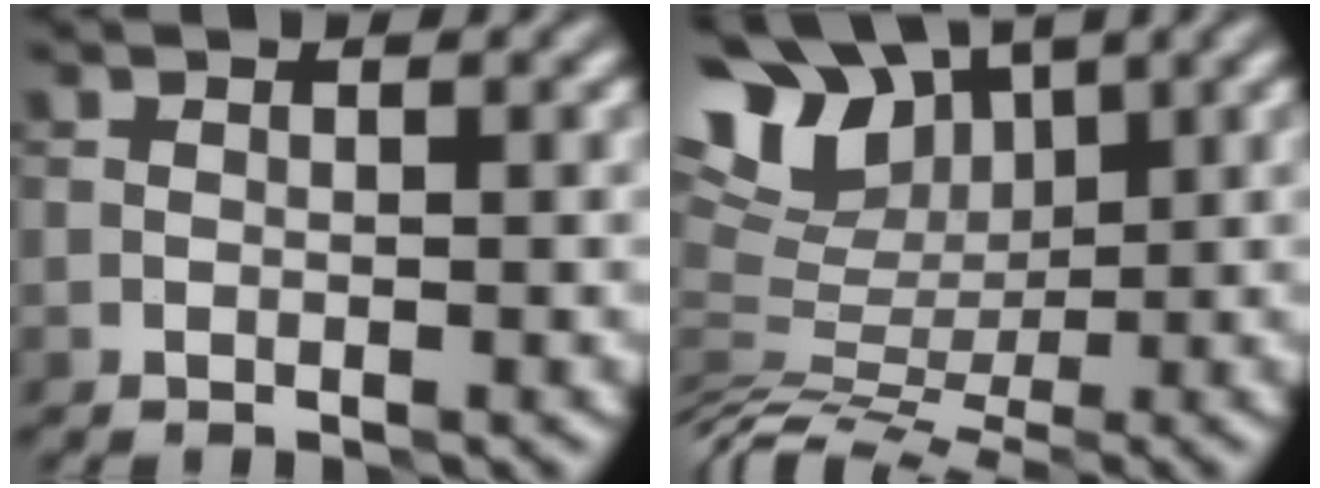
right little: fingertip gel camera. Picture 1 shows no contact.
{"total": 9.9, "force": [4.0, 6.6, 6.3], "torque": [-0.132, 0.033, 0.091]}